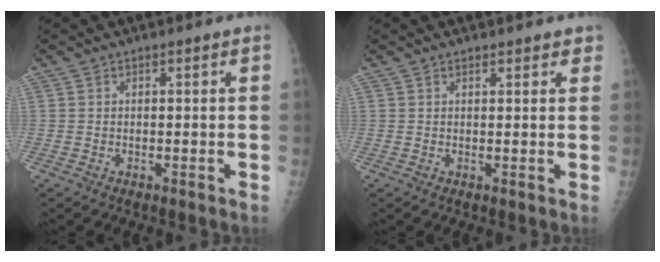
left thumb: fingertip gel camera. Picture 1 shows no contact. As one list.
[{"total": 2.1, "force": [1.8, 0.9, 0.7], "torque": [0.013, -0.004, 0.017]}]